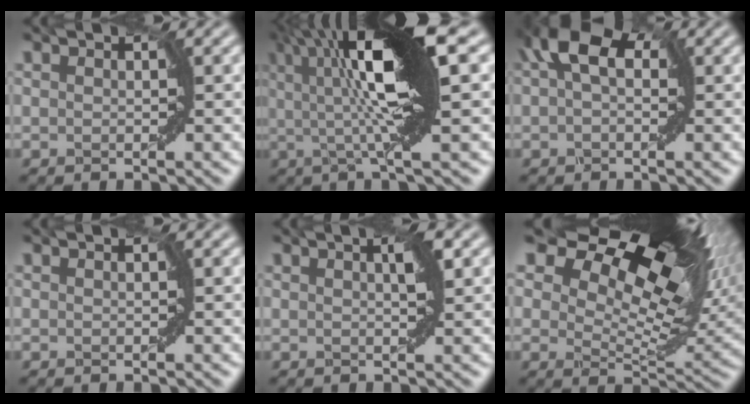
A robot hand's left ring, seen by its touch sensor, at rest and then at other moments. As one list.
[{"total": 11.1, "force": [2.4, 2.2, 10.7], "torque": [-0.166, 0.010, 0.036]}, {"total": 5.9, "force": [1.9, 3.5, 4.3], "torque": [-0.070, 0.015, 0.018]}, {"total": 0.0}, {"total": 1.8, "force": [0.7, 0.2, 1.6], "torque": [-0.020, 0.004, 0.012]}, {"total": 15.8, "force": [8.7, 7.1, 11.1], "torque": [-0.153, 0.031, 0.125]}]